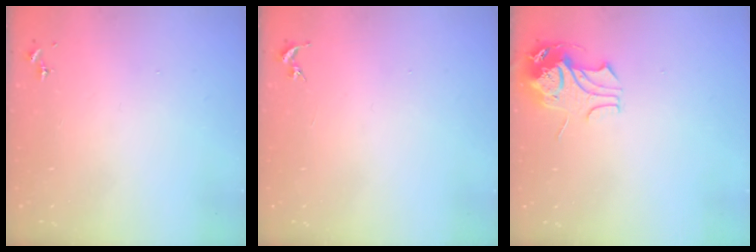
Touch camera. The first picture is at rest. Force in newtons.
{"total": 0.0}
{"total": 11.0, "press": 10.9, "slide": 1.1}